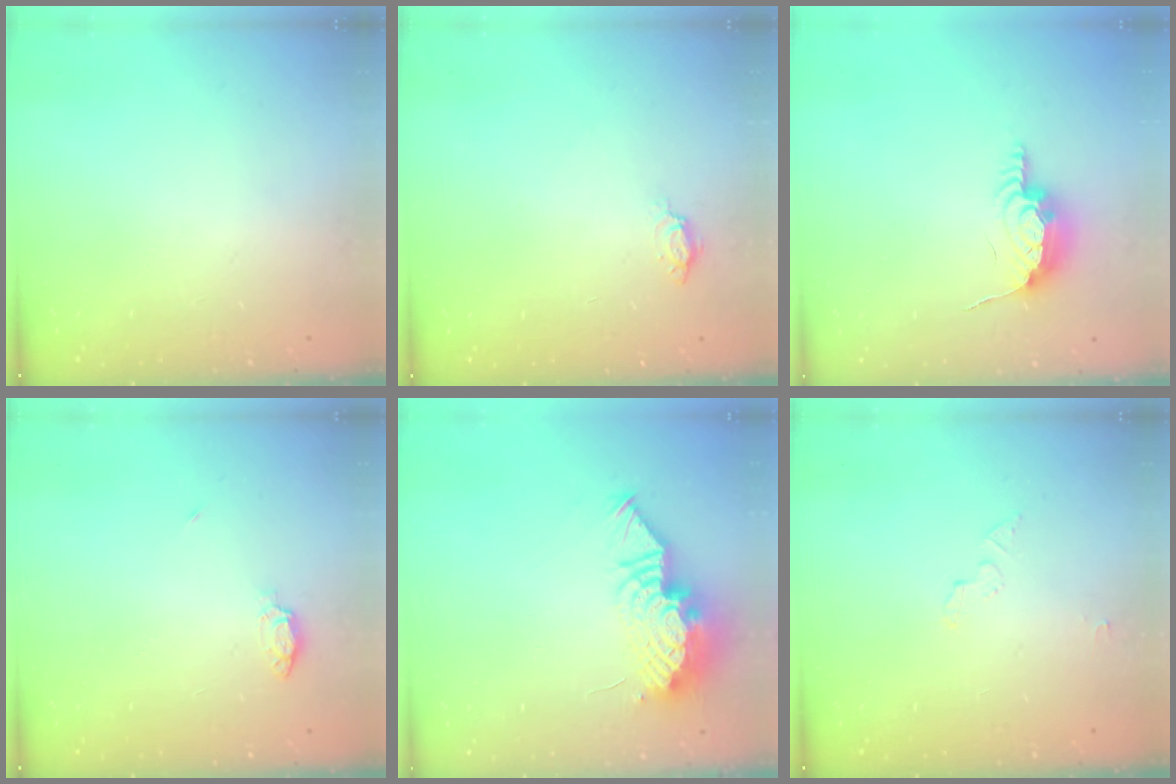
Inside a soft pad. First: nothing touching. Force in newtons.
{"total": 4.3, "press": 4.3, "slide": 0.5}
{"total": 10.3, "press": 10.1, "slide": 1.8}
{"total": 3.7, "press": 3.7, "slide": 0.5}
{"total": 19.1, "press": 15.7, "slide": 10.8}
{"total": 2.8, "press": 2.8, "slide": 0.1}